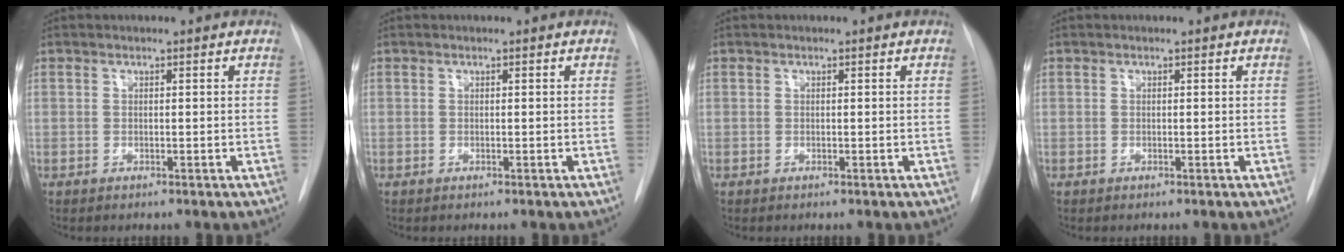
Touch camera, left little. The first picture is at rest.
{"total": 0.0}
{"total": 0.0}
{"total": 0.0}